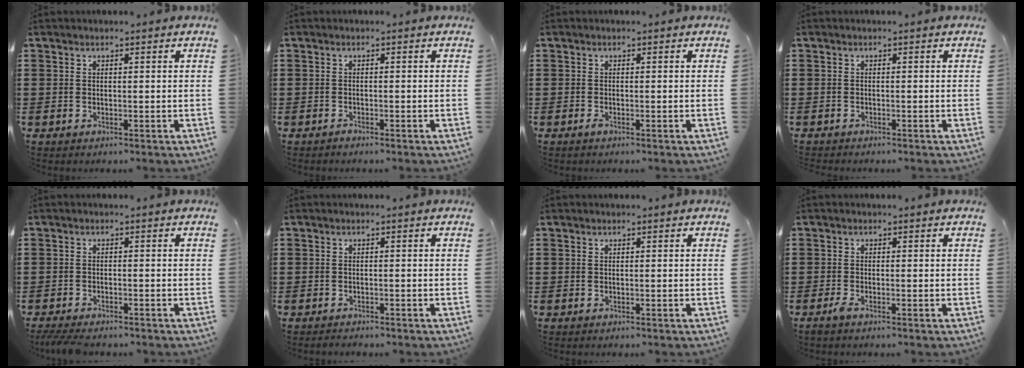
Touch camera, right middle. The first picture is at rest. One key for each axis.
{"total": 0.6, "fx": -0.5, "fy": 0.1, "fz": 0.1, "tx": -0.005, "ty": -0.002, "tz": -0.011}
{"total": 0.6, "fx": -0.4, "fy": 0.1, "fz": 0.5, "tx": -0.010, "ty": -0.004, "tz": -0.006}
{"total": 0.5, "fx": -0.5, "fy": 0.1, "fz": 0.0, "tx": 0.000, "ty": 0.000, "tz": -0.012}
{"total": 2.1, "fx": -1.9, "fy": 0.3, "fz": 0.7, "tx": -0.022, "ty": 0.000, "tz": -0.042}
{"total": 0.9, "fx": -0.8, "fy": 0.2, "fz": -0.1, "tx": -0.001, "ty": 0.001, "tz": -0.019}
{"total": 0.0}
{"total": 1.1, "fx": -0.7, "fy": 0.2, "fz": 0.9, "tx": -0.017, "ty": -0.003, "tz": -0.014}